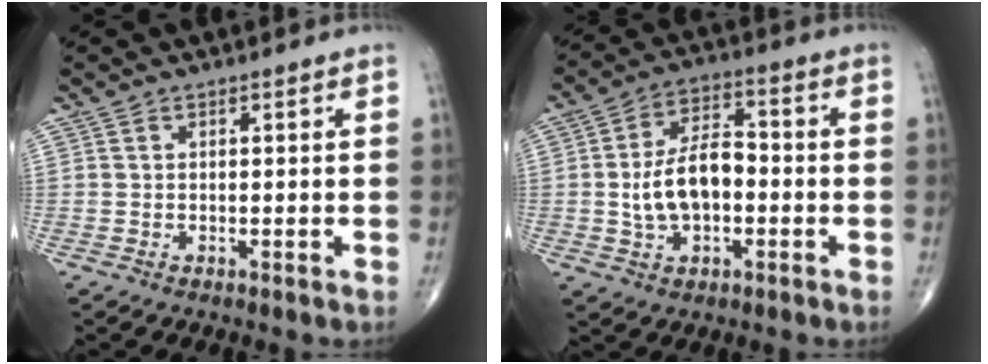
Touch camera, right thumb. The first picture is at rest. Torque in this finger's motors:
{"motor_torque": [0.85, 0.81, 1.11, -0.11, 0.09]}